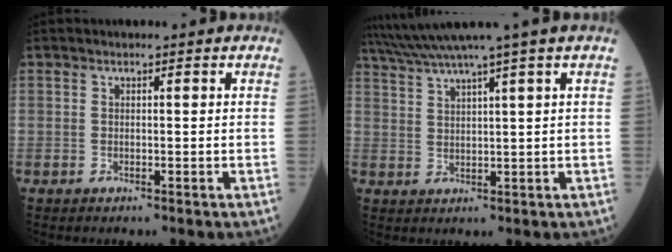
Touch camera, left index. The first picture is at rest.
{"total": 8.4, "force": [6.8, -2.6, 4.2], "torque": [-0.074, 0.019, 0.115]}